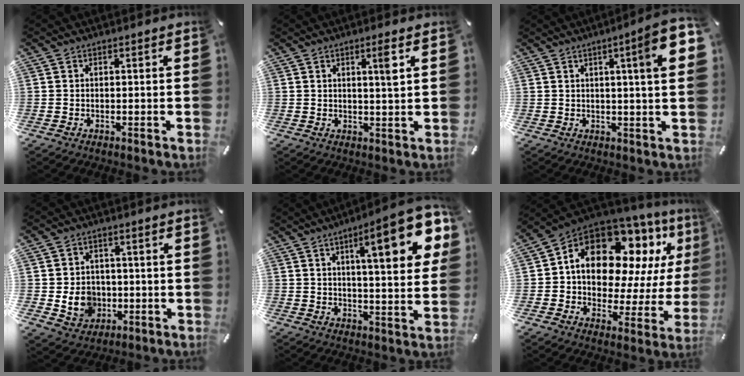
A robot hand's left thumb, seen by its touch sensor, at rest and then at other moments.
{"total": 4.0, "force": [1.6, 0.1, 3.7], "torque": [-0.059, -0.007, 0.019]}
{"total": 11.7, "force": [4.1, 1.0, 10.9], "torque": [-0.161, -0.016, 0.060]}
{"total": 7.8, "force": [-1.2, 7.0, 3.2], "torque": [-0.060, 0.007, -0.020]}
{"total": 18.8, "force": [7.7, 4.6, 16.5], "torque": [-0.235, -0.032, 0.105]}
{"total": 17.0, "force": [8.1, 11.0, 10.2], "torque": [-0.185, -0.059, 0.140]}